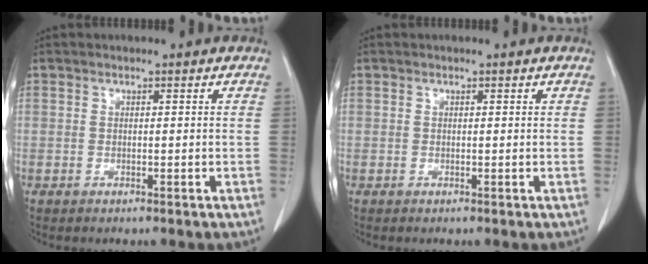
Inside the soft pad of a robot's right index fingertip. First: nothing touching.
{"total": 0.0}